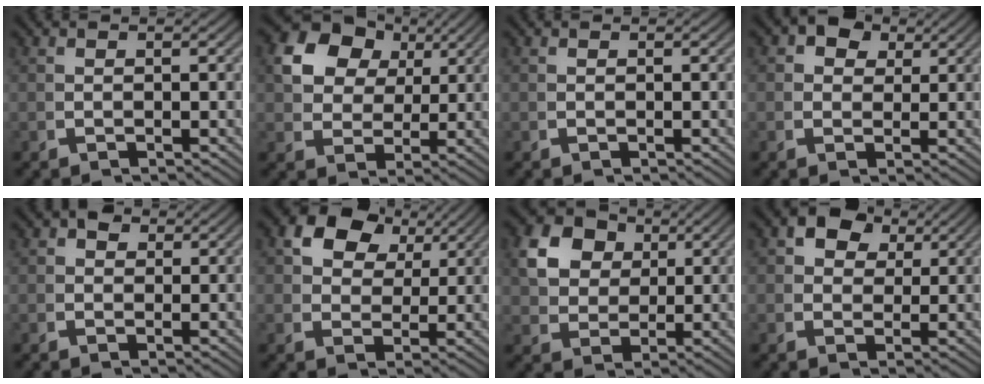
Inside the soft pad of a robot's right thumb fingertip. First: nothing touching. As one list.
[{"total": 10.0, "force": [3.5, 7.6, 5.4], "torque": [-0.132, -0.015, 0.071]}, {"total": 0.0}, {"total": 4.4, "force": [2.0, 3.4, 2.0], "torque": [-0.031, -0.004, 0.029]}, {"total": 2.4, "force": [1.2, 1.9, 1.0], "torque": [-0.018, -0.003, 0.019]}, {"total": 7.7, "force": [3.6, 5.3, 4.3], "torque": [-0.086, -0.005, 0.065]}, {"total": 9.5, "force": [3.4, 7.3, 4.9], "torque": [-0.111, -0.008, 0.064]}, {"total": 6.0, "force": [2.7, 4.3, 3.1], "torque": [-0.052, -0.003, 0.045]}]